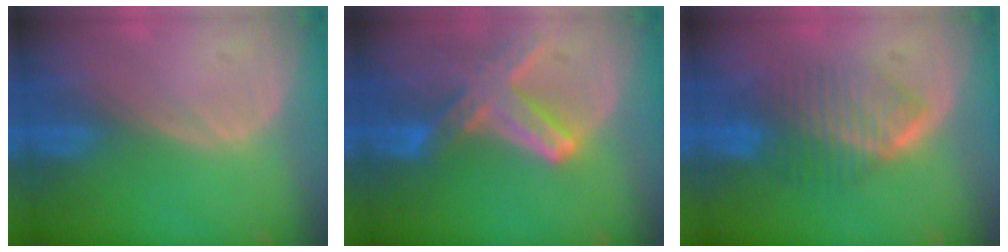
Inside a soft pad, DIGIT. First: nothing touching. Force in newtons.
{"total": 8.1, "press": 7.1, "slide": 3.9}
{"total": 6.4, "press": 6.4, "slide": 0.9}